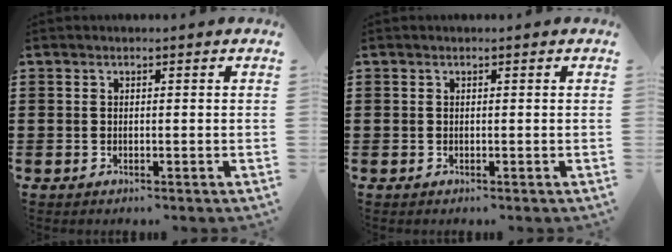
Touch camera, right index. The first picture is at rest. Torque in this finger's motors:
{"motor_torque": [0.00, 0.00, 0.00, 0.00]}